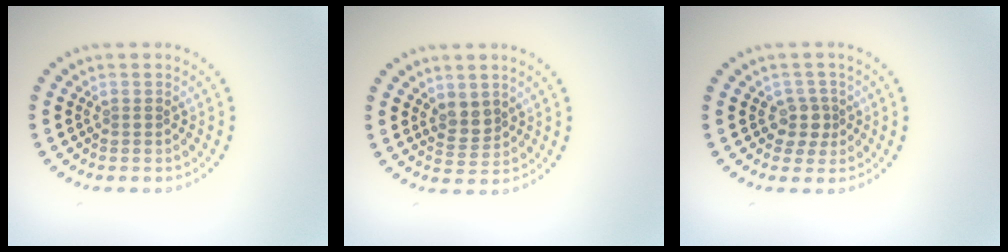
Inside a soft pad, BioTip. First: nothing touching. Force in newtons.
{"total": 2.2, "press": 1.9, "slide": 1.0}
{"total": 2.1, "press": 1.7, "slide": 1.3}